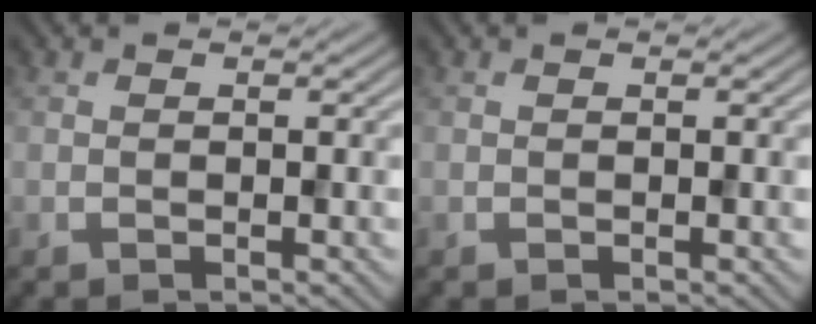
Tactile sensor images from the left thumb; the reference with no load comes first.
{"total": 0.0}